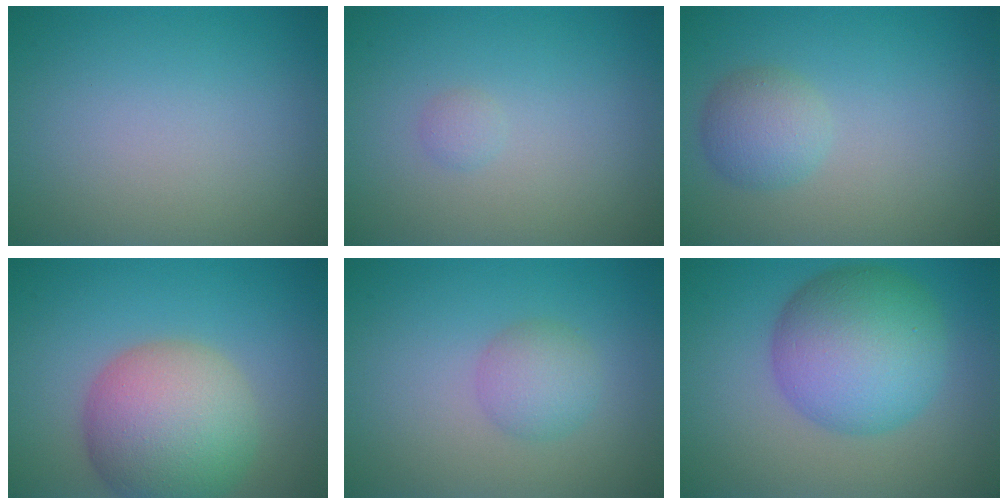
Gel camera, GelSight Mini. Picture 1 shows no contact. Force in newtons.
{"total": 0.6, "press": 0.6, "slide": 0.0}
{"total": 2.7, "press": 2.7, "slide": 0.1}
{"total": 9.1, "press": 9.1, "slide": 0.7}
{"total": 2.5, "press": 2.4, "slide": 0.2}
{"total": 9.0, "press": 9.0, "slide": 0.1}